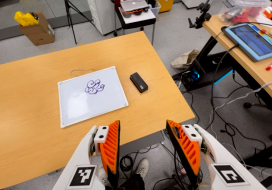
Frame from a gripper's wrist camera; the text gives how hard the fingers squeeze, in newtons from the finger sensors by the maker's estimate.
{"total": 0.0}